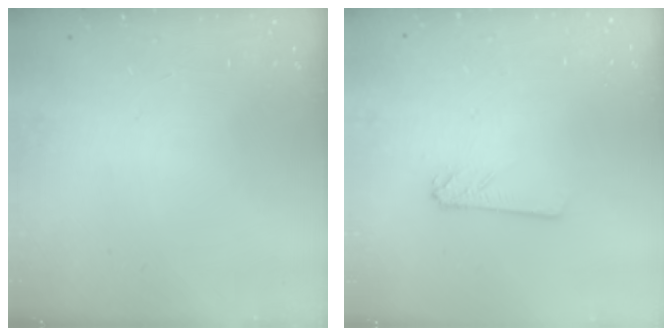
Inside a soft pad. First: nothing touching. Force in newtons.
{"total": 2.4, "press": 2.4, "slide": 0.3}